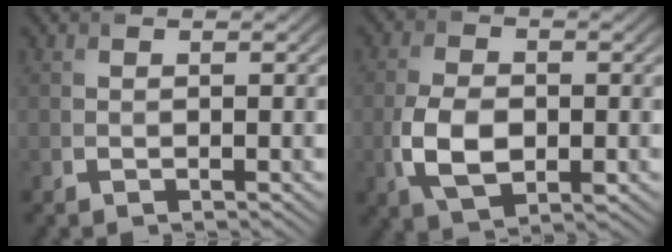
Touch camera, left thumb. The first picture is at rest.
{"total": 6.9, "force": [-1.6, 4.1, 5.3], "torque": [-0.119, -0.008, -0.032]}